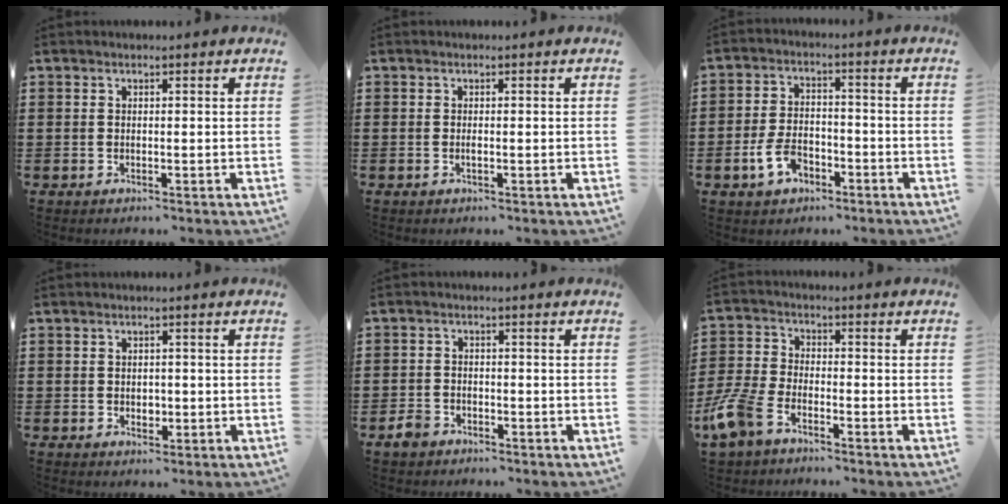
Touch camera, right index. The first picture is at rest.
{"total": 0.5, "force": [-0.1, 0.1, 0.5], "torque": [-0.009, -0.003, -0.002]}
{"total": 5.3, "force": [-2.7, 3.2, 3.4], "torque": [-0.077, 0.003, -0.052]}
{"total": 1.6, "force": [-0.3, 1.2, 0.9], "torque": [-0.021, 0.002, -0.006]}
{"total": 2.3, "force": [-1.6, 1.4, 0.7], "torque": [-0.029, -0.002, -0.037]}
{"total": 6.5, "force": [-4.7, 2.5, 3.8], "torque": [-0.116, -0.012, -0.099]}